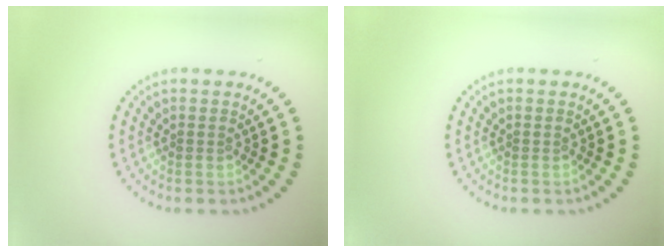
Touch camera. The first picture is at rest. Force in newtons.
{"total": 0.0}